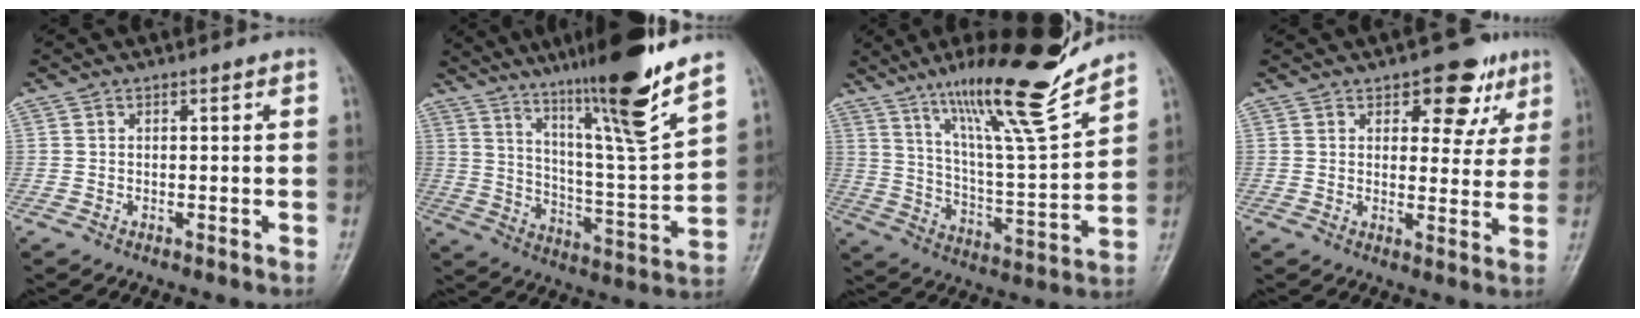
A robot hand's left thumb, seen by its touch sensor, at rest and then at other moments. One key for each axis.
{"total": 20.5, "fx": 15.2, "fy": 0.0, "fz": 13.8, "tx": -0.199, "ty": -0.086, "tz": 0.246}
{"total": 20.2, "fx": 15.2, "fy": 2.0, "fz": 13.2, "tx": -0.190, "ty": -0.087, "tz": 0.258}
{"total": 9.4, "fx": 5.1, "fy": 5.2, "fz": 6.0, "tx": -0.030, "ty": -0.019, "tz": 0.063}